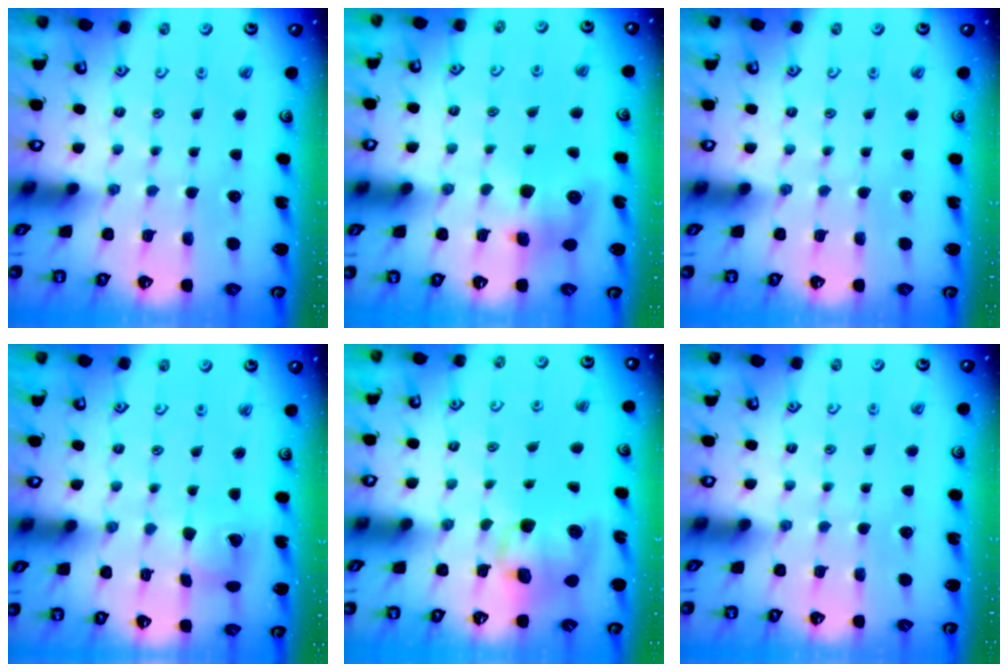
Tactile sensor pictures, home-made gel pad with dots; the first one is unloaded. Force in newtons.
{"total": 7.8, "press": 7.7, "slide": 1.0}
{"total": 0.0}
{"total": 8.0, "press": 7.9, "slide": 1.1}
{"total": 9.7, "press": 9.5, "slide": 1.6}
{"total": 0.0}